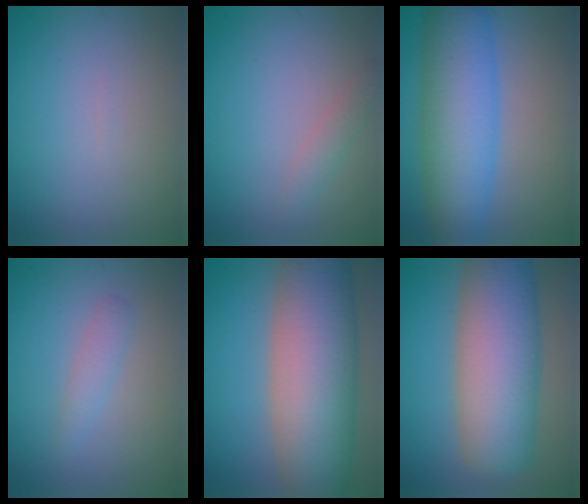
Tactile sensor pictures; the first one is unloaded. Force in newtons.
{"total": 1.4, "press": 1.4, "slide": 0.0}
{"total": 8.7, "press": 8.7, "slide": 0.2}
{"total": 1.4, "press": 1.4, "slide": 0.1}
{"total": 13.2, "press": 13.2, "slide": 0.7}
{"total": 11.0, "press": 11.0, "slide": 0.3}